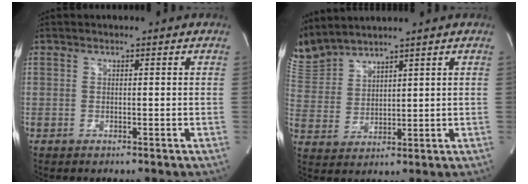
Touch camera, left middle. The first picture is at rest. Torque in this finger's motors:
{"motor_torque": [0.21, -0.16, 0.32, 0.13]}